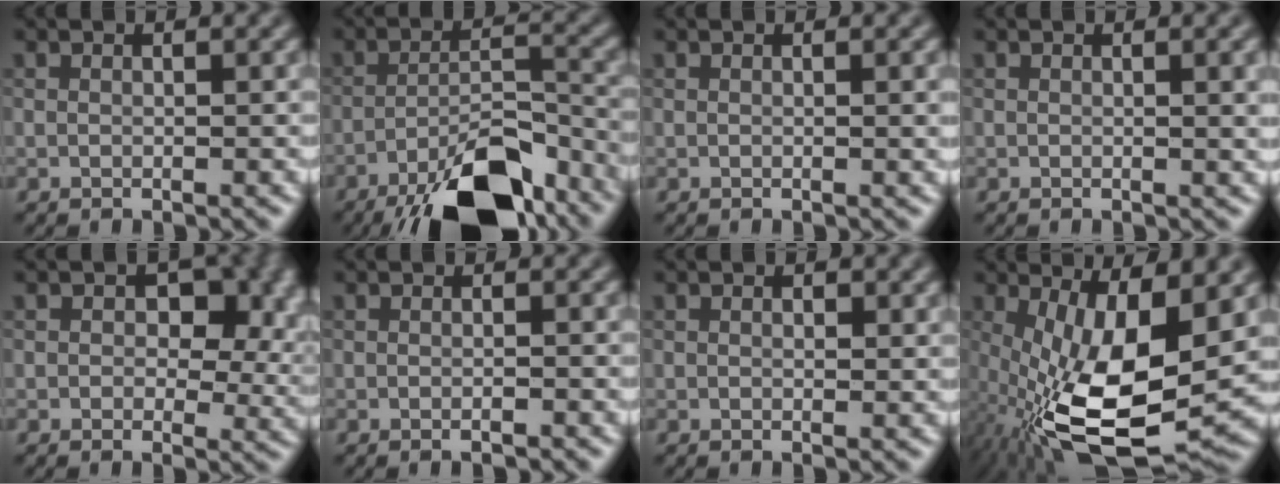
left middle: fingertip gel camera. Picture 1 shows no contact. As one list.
[{"total": 10.3, "force": [-7.5, 2.4, 6.6], "torque": [-0.115, 0.002, -0.119]}, {"total": 1.0, "force": [0.3, 0.4, 0.9], "torque": [-0.009, 0.002, 0.004]}, {"total": 2.6, "force": [0.9, 1.0, 2.3], "torque": [-0.016, 0.008, 0.013]}, {"total": 7.7, "force": [1.5, 5.0, 5.7], "torque": [-0.080, -0.006, 0.043]}, {"total": 0.8, "force": [-0.7, -0.1, 0.3], "torque": [-0.006, 0.001, -0.009]}, {"total": 0.0}, {"total": 14.4, "force": [-3.2, 5.5, 12.9], "torque": [-0.250, -0.016, -0.038]}]